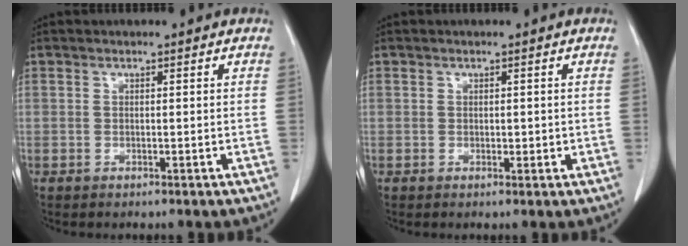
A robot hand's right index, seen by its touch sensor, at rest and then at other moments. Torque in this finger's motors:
{"motor_torque": [-0.27, 0.50, 0.01, 0.02]}